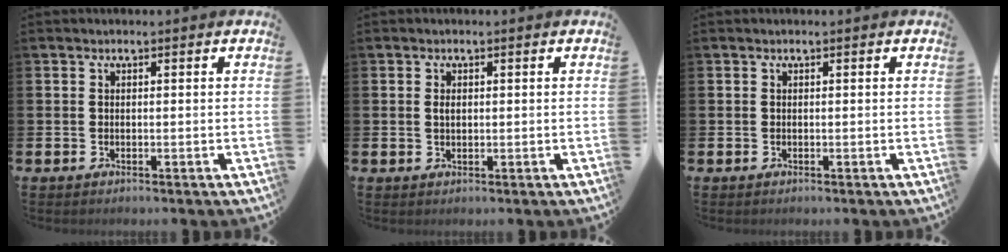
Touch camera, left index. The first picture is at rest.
{"total": 1.1, "force": [0.3, 0.6, 0.8], "torque": [-0.007, 0.002, 0.002]}
{"total": 0.0}